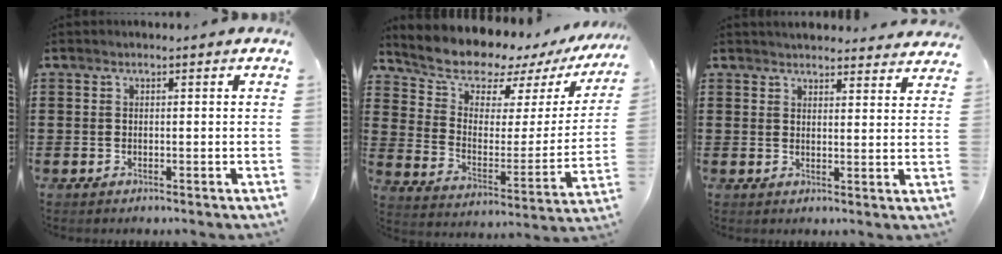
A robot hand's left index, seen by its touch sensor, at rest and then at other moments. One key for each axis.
{"total": 8.7, "fx": 8.0, "fy": 2.6, "fz": 2.0, "tx": -0.064, "ty": -0.065, "tz": 0.135}
{"total": 3.3, "fx": 3.3, "fy": 0.2, "fz": 0.2, "tx": -0.006, "ty": -0.016, "tz": 0.058}